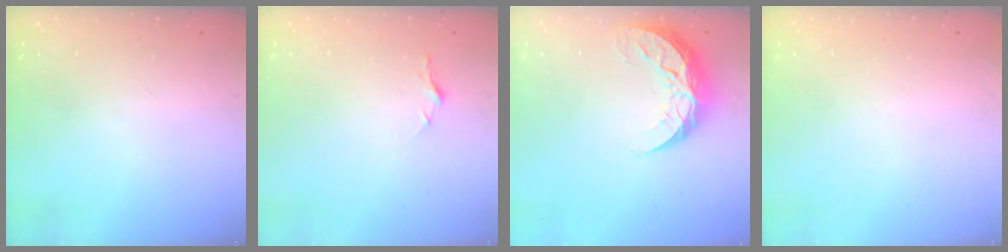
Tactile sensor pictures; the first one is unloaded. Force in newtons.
{"total": 5.7, "press": 5.6, "slide": 0.6}
{"total": 9.0, "press": 9.0, "slide": 0.3}
{"total": 0.0}